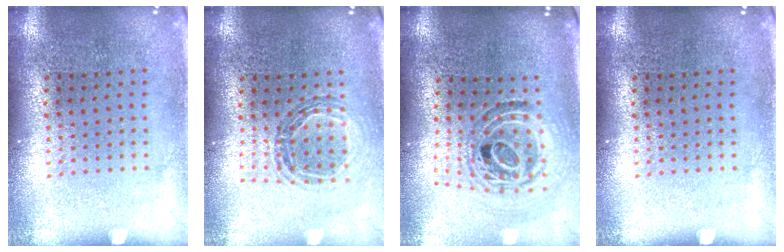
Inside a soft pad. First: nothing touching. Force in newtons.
{"total": 0.5, "press": 0.5, "slide": 0.0}
{"total": 1.2, "press": 1.1, "slide": 0.5}
{"total": 0.0}